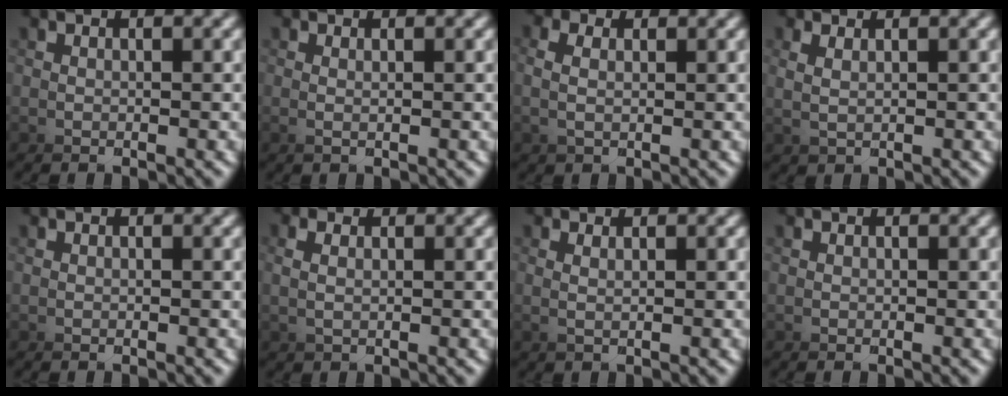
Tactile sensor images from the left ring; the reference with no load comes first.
{"total": 1.8, "force": [0.1, -1.8, 0.3], "torque": [0.006, 0.016, -0.004]}
{"total": 3.0, "force": [-0.7, -2.7, -1.1], "torque": [0.029, 0.012, -0.020]}
{"total": 2.7, "force": [0.5, -2.6, -0.7], "torque": [0.021, 0.013, 0.007]}
{"total": 0.0}
{"total": 3.0, "force": [-0.5, -2.8, -1.0], "torque": [0.029, 0.013, -0.015]}
{"total": 2.6, "force": [0.4, -2.5, 0.1], "torque": [0.011, 0.018, 0.001]}
{"total": 0.0}